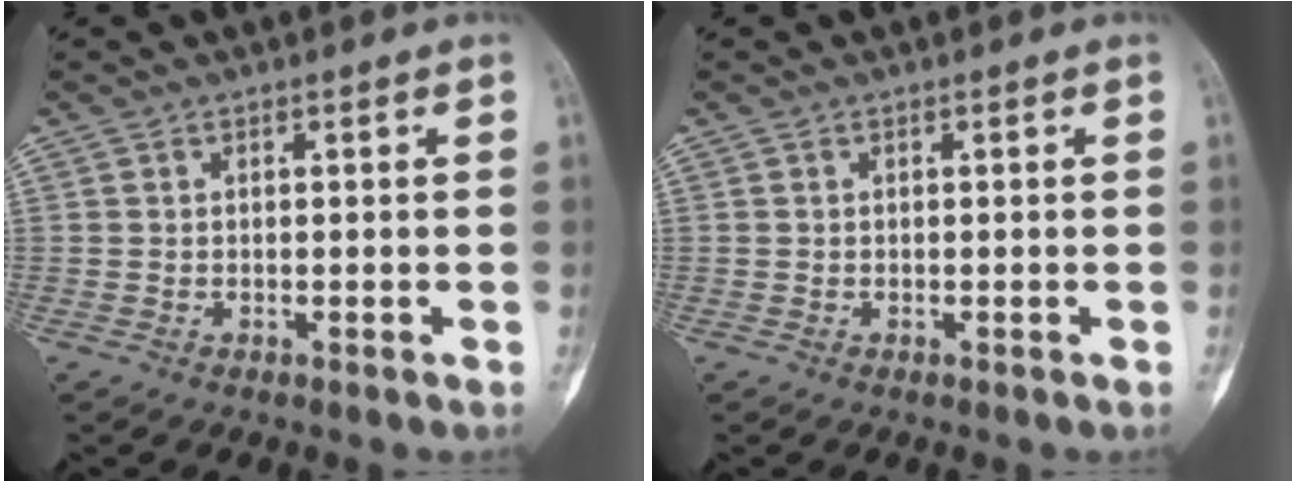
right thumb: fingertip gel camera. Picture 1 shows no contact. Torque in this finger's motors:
{"motor_torque": [0.00, 0.01, 0.01, 0.02, 0.01]}